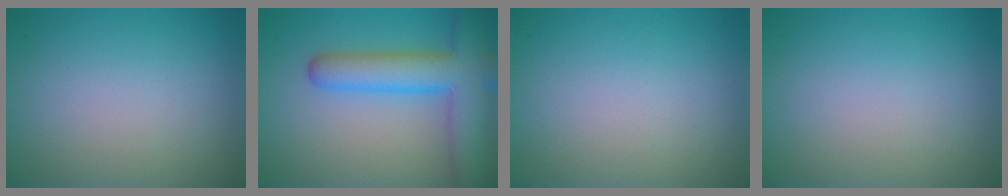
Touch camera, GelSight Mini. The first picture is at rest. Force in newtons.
{"total": 6.5, "press": 6.5, "slide": 0.3}
{"total": 0.0}
{"total": 0.0}